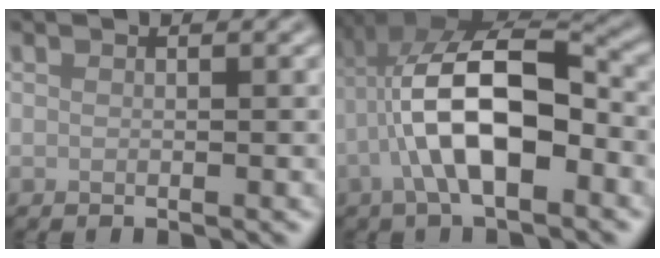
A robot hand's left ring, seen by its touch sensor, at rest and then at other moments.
{"total": 9.9, "force": [-2.4, 4.2, 8.6], "torque": [-0.162, 0.018, -0.044]}